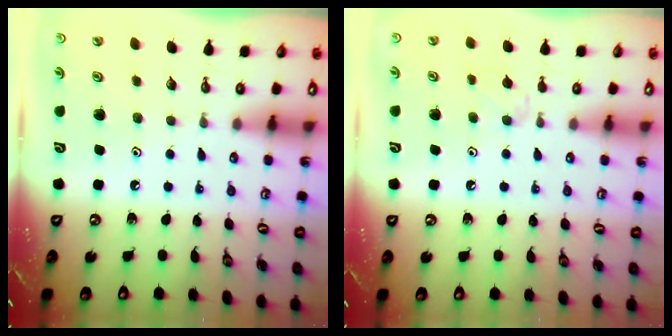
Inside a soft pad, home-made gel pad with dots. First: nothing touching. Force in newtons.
{"total": 5.2, "press": 5.1, "slide": 1.0}